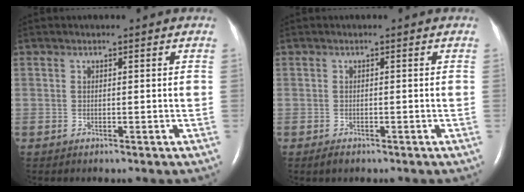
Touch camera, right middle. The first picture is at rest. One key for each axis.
{"total": 1.2, "fx": -0.8, "fy": 0.5, "fz": 0.6, "tx": -0.016, "ty": -0.001, "tz": -0.010}